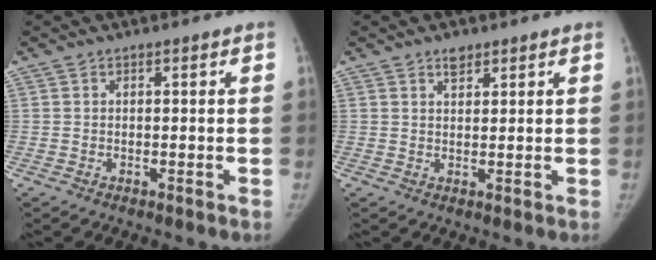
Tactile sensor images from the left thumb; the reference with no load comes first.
{"total": 2.4, "force": [1.8, 1.3, 1.1], "torque": [-0.007, -0.011, 0.028]}